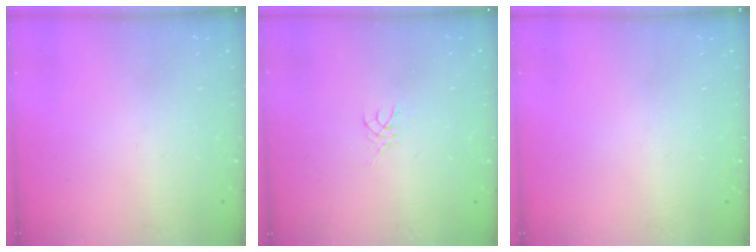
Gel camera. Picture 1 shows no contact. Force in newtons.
{"total": 3.3, "press": 3.3, "slide": 0.4}
{"total": 0.0}